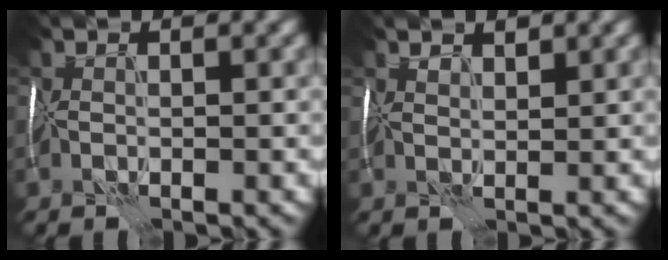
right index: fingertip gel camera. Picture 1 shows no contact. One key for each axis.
{"total": 2.2, "fx": 1.9, "fy": 0.8, "fz": 0.7, "tx": -0.011, "ty": 0.008, "tz": 0.035}